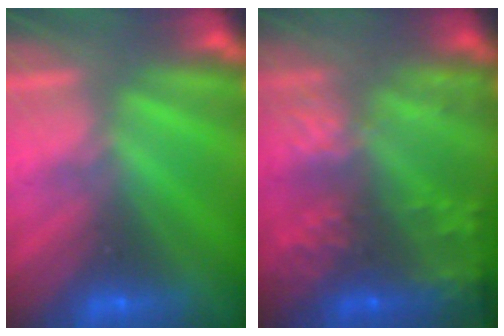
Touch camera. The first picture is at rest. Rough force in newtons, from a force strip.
{"total": 7.7}